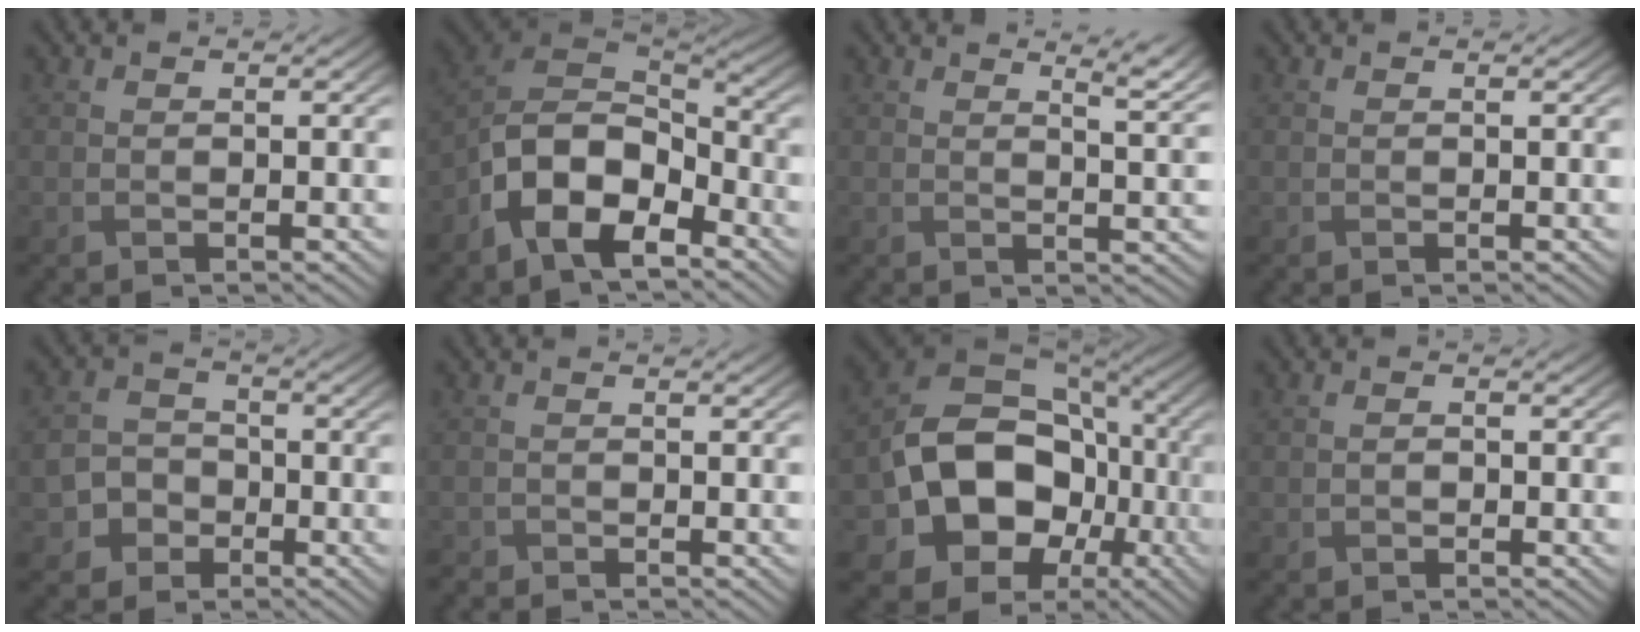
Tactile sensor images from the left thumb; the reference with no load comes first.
{"total": 12.6, "force": [-6.7, 7.0, 8.1], "torque": [-0.171, -0.025, -0.134]}
{"total": 3.7, "force": [2.8, 0.7, 2.4], "torque": [-0.037, 0.008, 0.036]}
{"total": 0.0}
{"total": 4.2, "force": [-2.0, 3.4, 1.5], "torque": [-0.032, 0.001, -0.045]}
{"total": 1.0, "force": [-1.0, 0.1, 0.0], "torque": [0.000, -0.004, -0.022]}
{"total": 15.8, "force": [-3.4, 12.3, 9.3], "torque": [-0.182, -0.023, -0.056]}
{"total": 0.7, "force": [-0.4, 0.4, 0.4], "torque": [-0.008, 0.001, -0.005]}